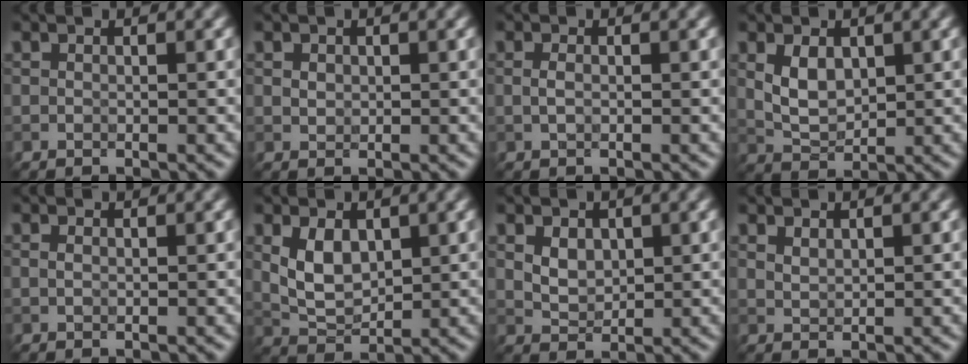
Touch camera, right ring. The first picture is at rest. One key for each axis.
{"total": 1.0, "fx": 0.3, "fy": 0.8, "fz": 0.4, "tx": -0.008, "ty": -0.001, "tz": 0.006}
{"total": 0.9, "fx": -0.1, "fy": 0.5, "fz": 0.8, "tx": -0.022, "ty": -0.001, "tz": -0.003}
{"total": 3.1, "fx": 0.8, "fy": 2.0, "fz": 2.3, "tx": -0.051, "ty": -0.002, "tz": 0.020}
{"total": 0.7, "fx": 0.2, "fy": 0.4, "fz": 0.5, "tx": -0.013, "ty": 0.002, "tz": 0.003}
{"total": 3.7, "fx": 1.0, "fy": 2.3, "fz": 2.7, "tx": -0.060, "ty": -0.003, "tz": 0.025}
{"total": 2.2, "fx": 0.7, "fy": 1.6, "fz": 1.4, "tx": -0.028, "ty": -0.003, "tz": 0.017}
{"total": 1.1, "fx": 0.8, "fy": 0.4, "fz": 0.5, "tx": -0.015, "ty": 0.000, "tz": 0.020}